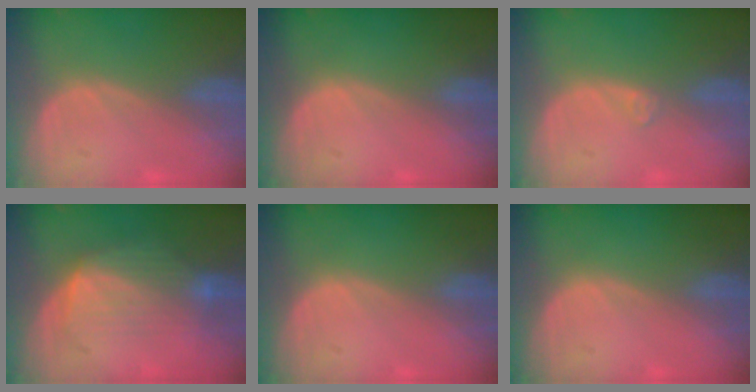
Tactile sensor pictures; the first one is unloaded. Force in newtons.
{"total": 0.0}
{"total": 0.9, "press": 0.8, "slide": 0.2}
{"total": 7.1, "press": 7.1, "slide": 0.8}
{"total": 0.0}
{"total": 0.0}